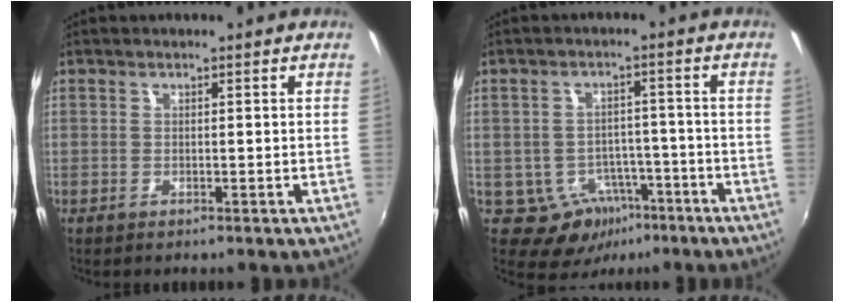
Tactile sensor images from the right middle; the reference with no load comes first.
{"total": 7.7, "force": [-4.0, 6.2, 2.4], "torque": [-0.044, 0.018, -0.036]}